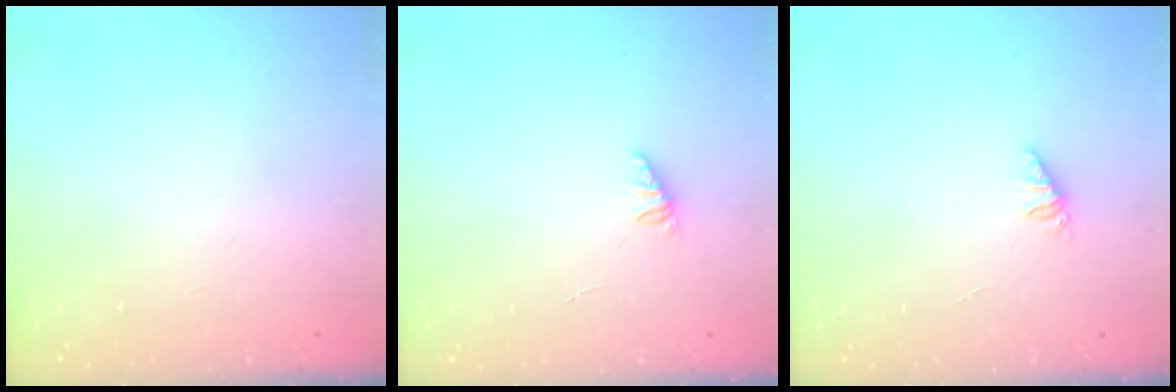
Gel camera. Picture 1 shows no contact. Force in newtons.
{"total": 1.2, "press": 1.1, "slide": 0.3}
{"total": 1.0, "press": 1.0, "slide": 0.3}